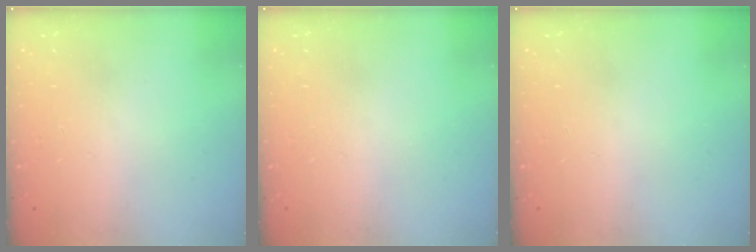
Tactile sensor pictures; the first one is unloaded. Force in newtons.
{"total": 0.0}
{"total": 0.0}